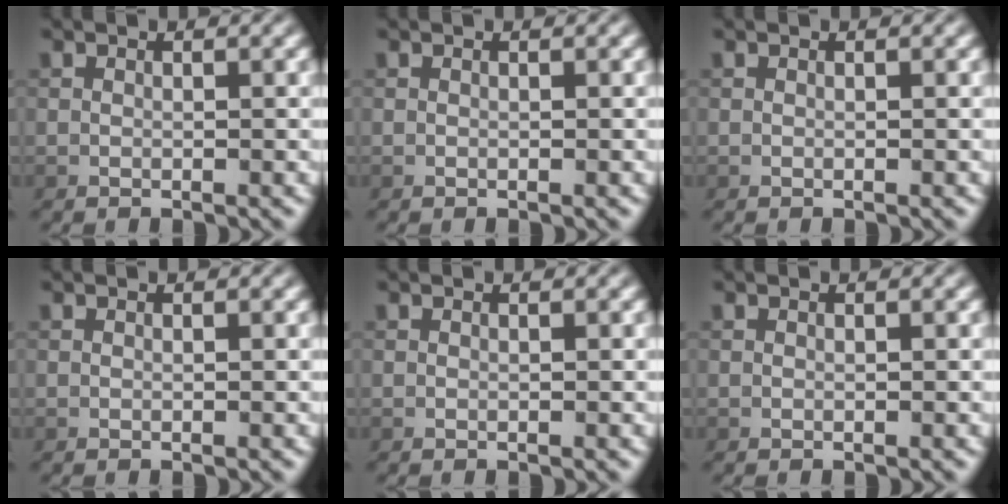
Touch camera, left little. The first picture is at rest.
{"total": 0.0}
{"total": 0.0}
{"total": 0.0}
{"total": 0.0}
{"total": 0.0}